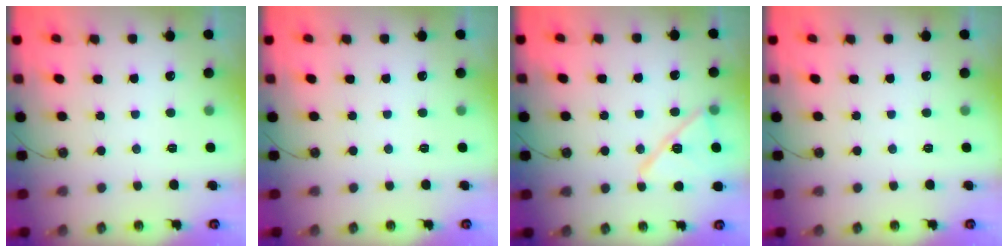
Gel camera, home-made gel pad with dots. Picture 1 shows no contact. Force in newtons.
{"total": 0.0}
{"total": 13.0, "press": 13.0, "slide": 1.0}
{"total": 0.0}